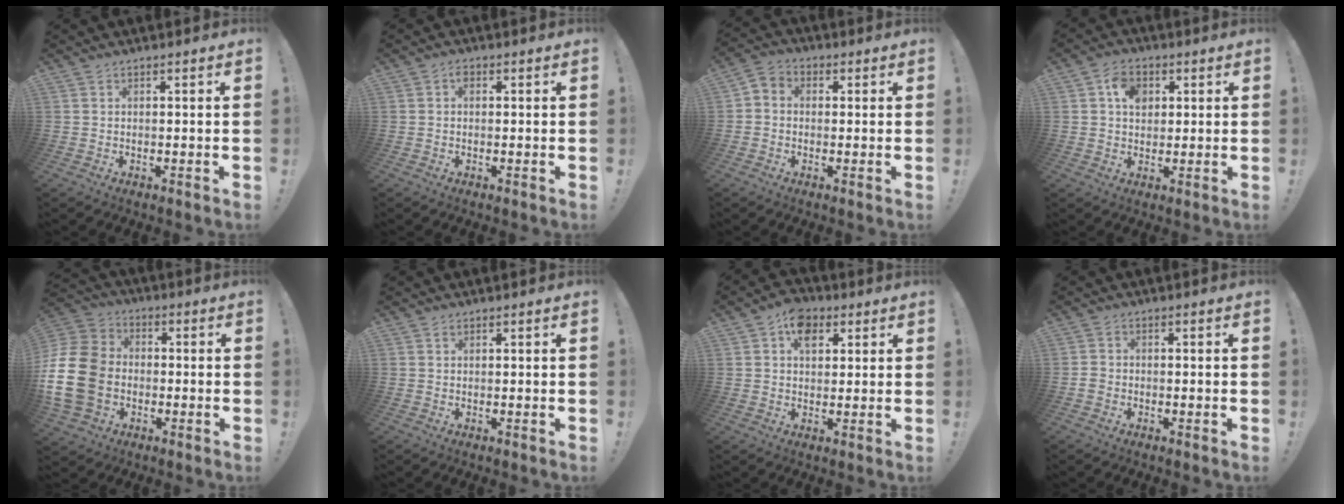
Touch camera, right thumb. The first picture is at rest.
{"total": 1.5, "force": [0.2, 1.1, 1.0], "torque": [-0.013, 0.002, 0.001]}
{"total": 3.8, "force": [-1.1, 3.1, 1.9], "torque": [-0.041, 0.011, -0.018]}
{"total": 7.2, "force": [2.4, 5.6, 4.0], "torque": [-0.058, 0.003, 0.043]}
{"total": 19.0, "force": [-3.2, 14.7, 11.6], "torque": [-0.214, 0.033, -0.047]}
{"total": 0.6, "force": [0.4, 0.3, 0.2], "torque": [-0.008, 0.001, 0.010]}
{"total": 8.1, "force": [3.5, 5.8, 4.5], "torque": [-0.059, -0.005, 0.064]}
{"total": 2.1, "force": [-1.0, 1.4, 1.1], "torque": [-0.013, 0.009, -0.018]}